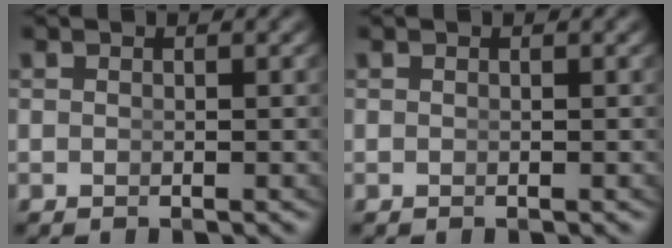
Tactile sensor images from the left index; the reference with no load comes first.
{"total": 0.0}